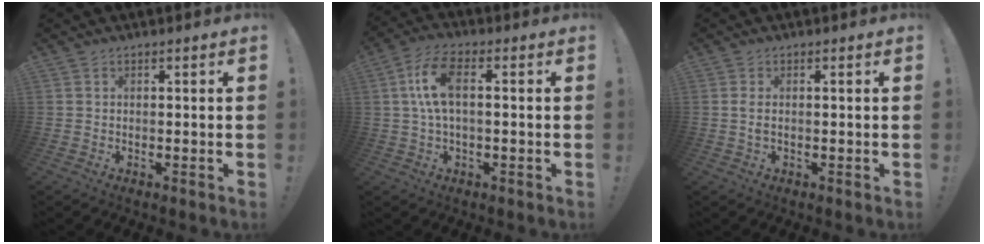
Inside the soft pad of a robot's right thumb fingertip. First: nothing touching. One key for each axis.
{"total": 9.5, "fx": 0.8, "fy": 3.9, "fz": 8.7, "tx": -0.175, "ty": 0.006, "tz": 0.017}
{"total": 1.7, "fx": 0.2, "fy": 0.1, "fz": 1.7, "tx": -0.039, "ty": 0.002, "tz": 0.004}